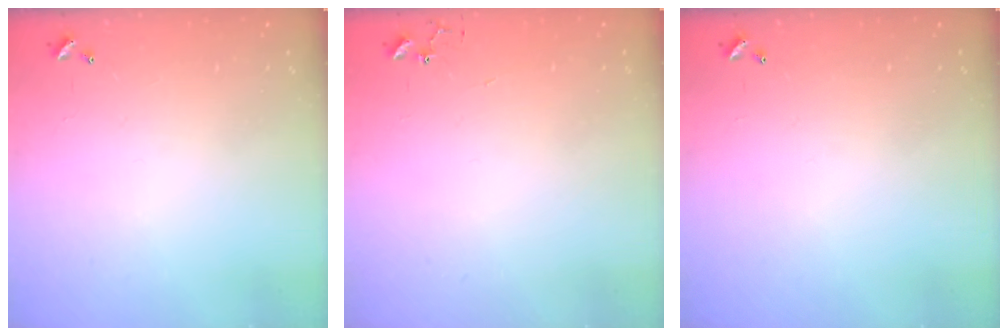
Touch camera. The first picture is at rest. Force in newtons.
{"total": 3.1, "press": 3.1, "slide": 0.3}
{"total": 0.0}